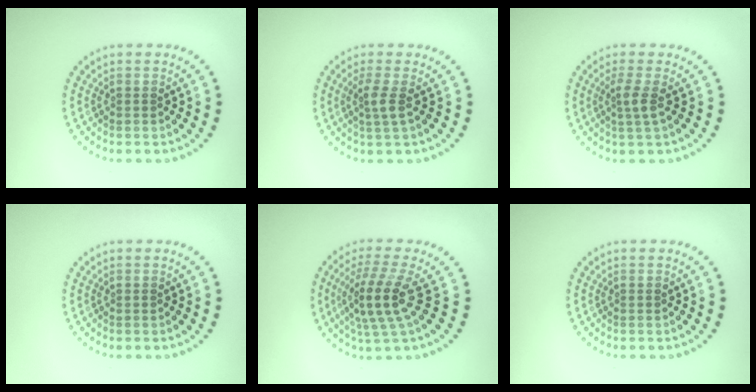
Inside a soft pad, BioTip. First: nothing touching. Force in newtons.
{"total": 1.9, "press": 1.4, "slide": 1.3}
{"total": 1.7, "press": 1.3, "slide": 1.1}
{"total": 0.0}
{"total": 4.4, "press": 3.6, "slide": 2.5}
{"total": 0.0}